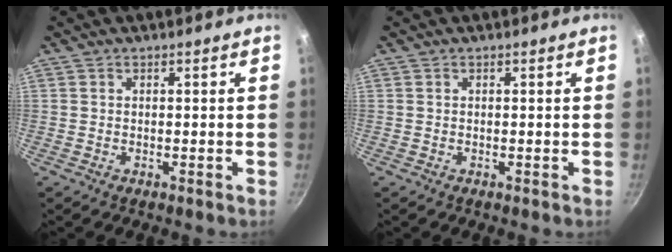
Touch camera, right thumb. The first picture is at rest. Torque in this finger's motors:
{"motor_torque": [0.00, 0.00, 0.00, 0.00, 0.00]}